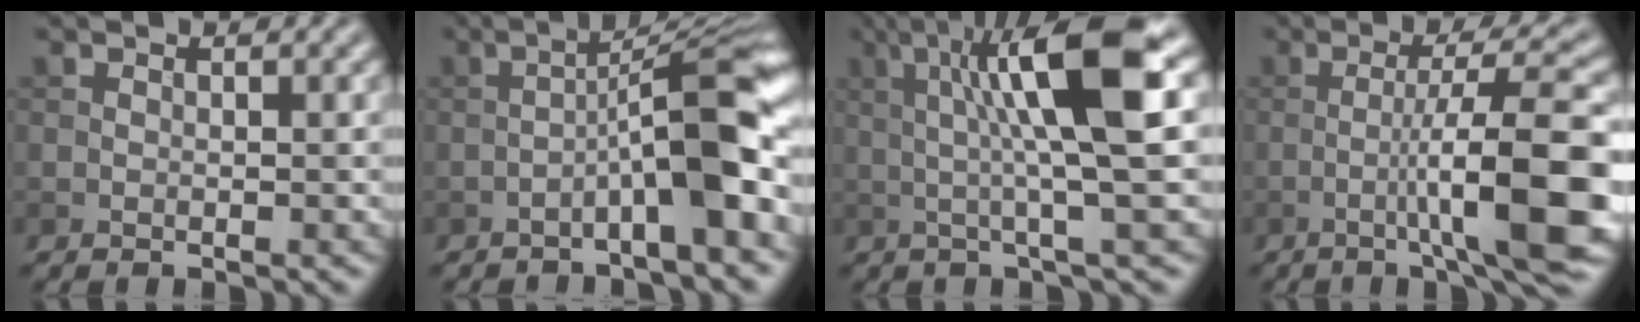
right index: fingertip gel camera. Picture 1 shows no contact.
{"total": 8.2, "force": [-2.8, 1.1, 7.7], "torque": [-0.114, 0.033, -0.049]}
{"total": 9.9, "force": [1.7, 1.5, 9.7], "torque": [-0.143, 0.011, 0.028]}
{"total": 9.8, "force": [-2.5, 1.2, 9.4], "torque": [-0.133, 0.018, -0.041]}